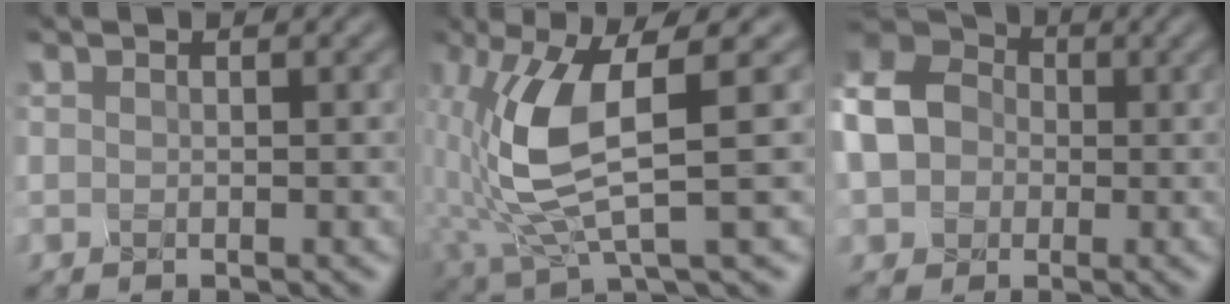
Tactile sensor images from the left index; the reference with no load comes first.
{"total": 6.3, "force": [0.4, 1.2, 6.2], "torque": [-0.155, -0.009, 0.023]}
{"total": 6.2, "force": [-0.4, 5.6, 2.5], "torque": [-0.084, 0.013, -0.024]}